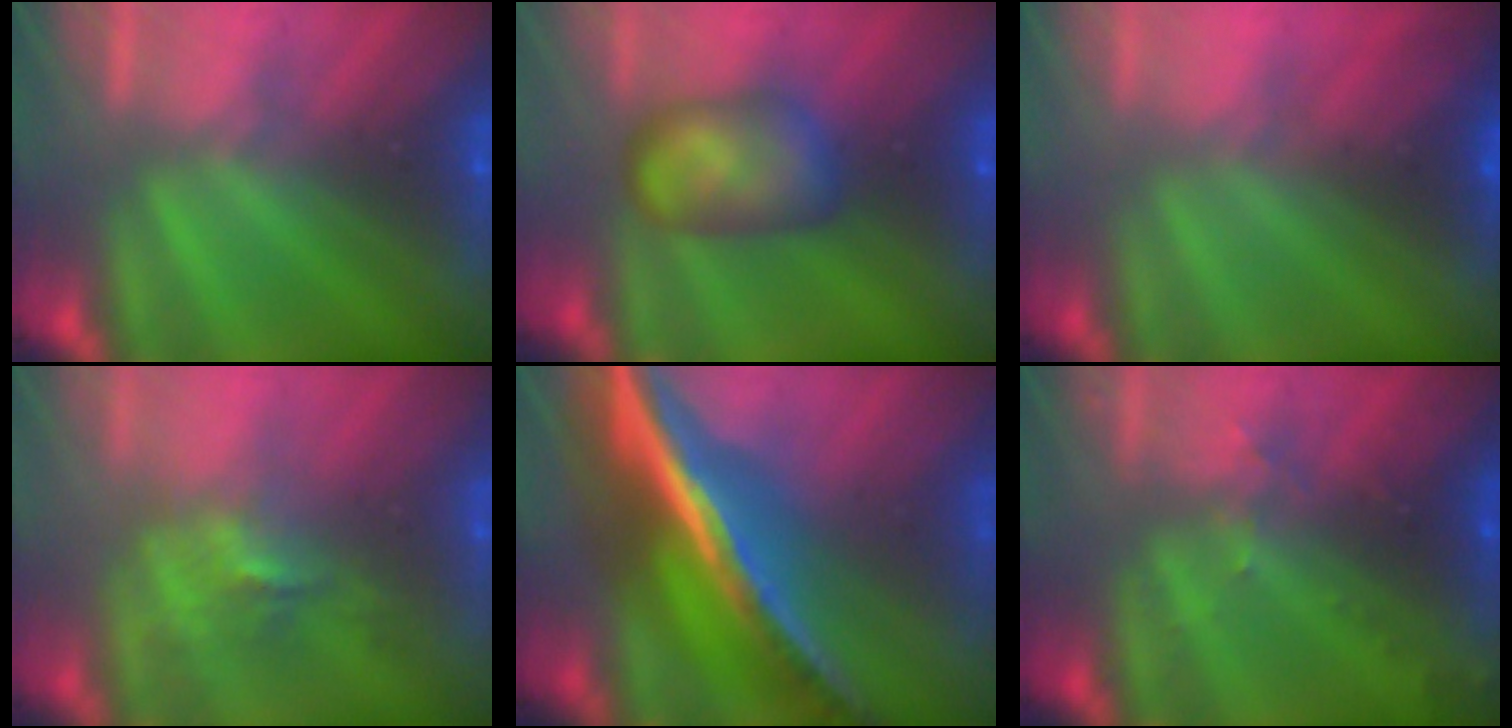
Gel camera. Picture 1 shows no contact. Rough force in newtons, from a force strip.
{"total": 7.8}
{"total": 2.9}
{"total": 2.5}
{"total": 6.3}
{"total": 3.0}